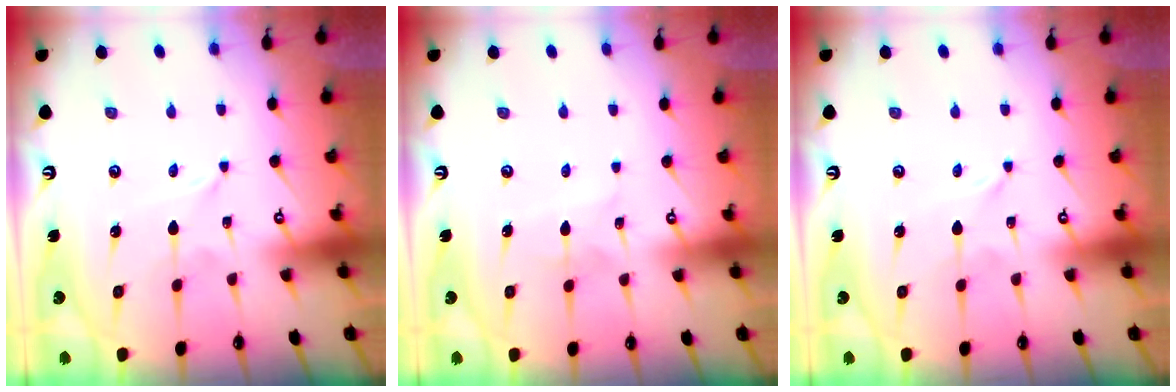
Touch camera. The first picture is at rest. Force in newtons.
{"total": 2.4, "press": 2.4, "slide": 0.3}
{"total": 0.0}